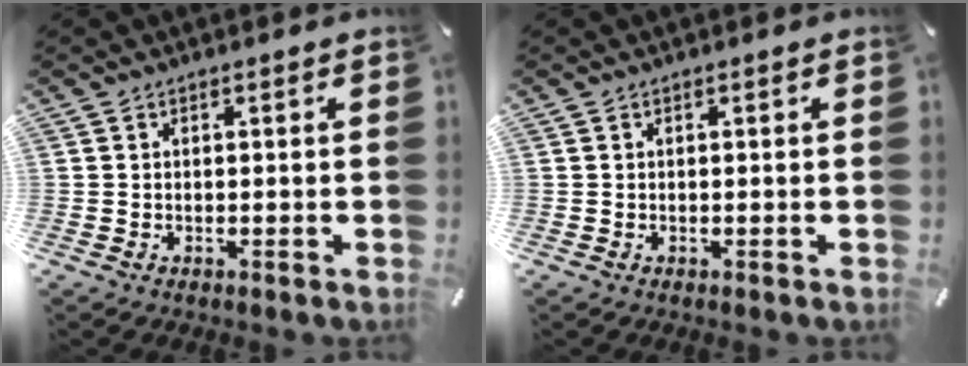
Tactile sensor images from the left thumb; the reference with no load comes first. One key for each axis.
{"total": 0.0}